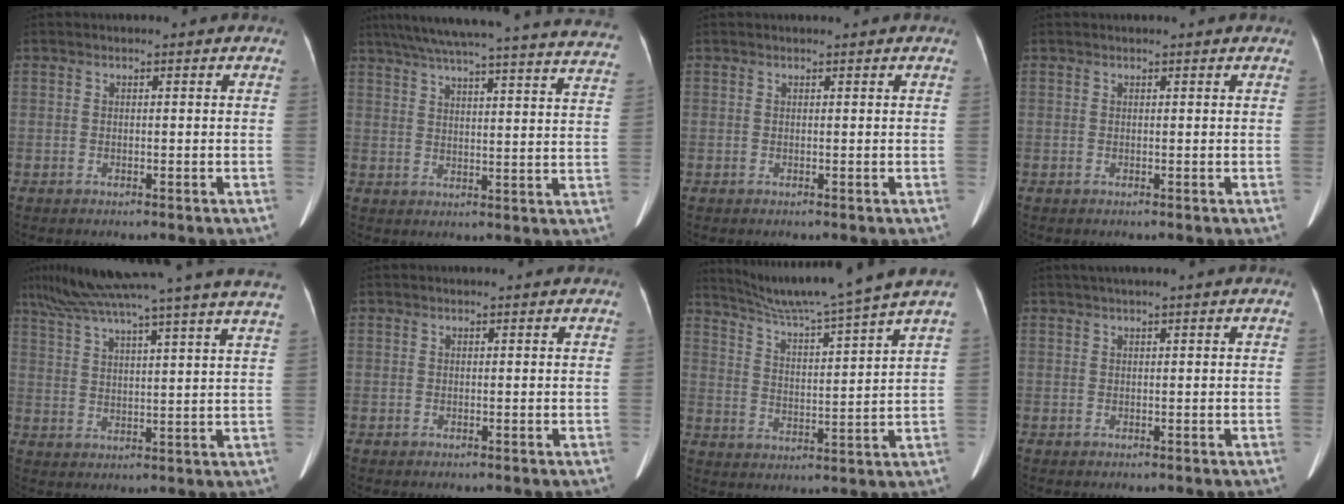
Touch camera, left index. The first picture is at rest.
{"total": 34.9, "force": [31.9, 2.0, 14.0], "torque": [-0.212, -0.057, 0.386]}
{"total": 1.2, "force": [1.2, 0.0, 0.4], "torque": [-0.005, 0.016, 0.021]}
{"total": 2.7, "force": [2.5, 0.3, 0.9], "torque": [-0.011, 0.026, 0.026]}
{"total": 26.7, "force": [22.7, -0.6, 14.0], "torque": [-0.244, 0.003, 0.309]}
{"total": 1.7, "force": [1.6, 0.1, 0.6], "torque": [-0.008, 0.020, 0.020]}
{"total": 14.9, "force": [12.8, -2.8, 7.1], "torque": [-0.124, -0.019, 0.197]}
{"total": 2.6, "force": [1.9, -0.4, 1.7], "torque": [-0.026, 0.023, 0.036]}